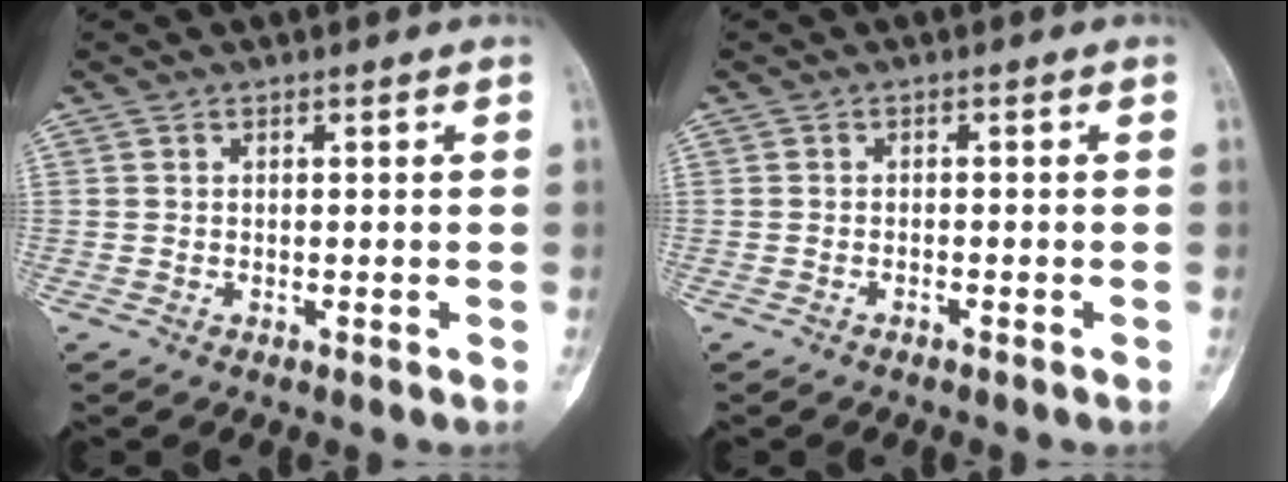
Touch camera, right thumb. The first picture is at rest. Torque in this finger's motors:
{"motor_torque": [-0.43, -0.10, -0.24, 0.02, -0.02]}